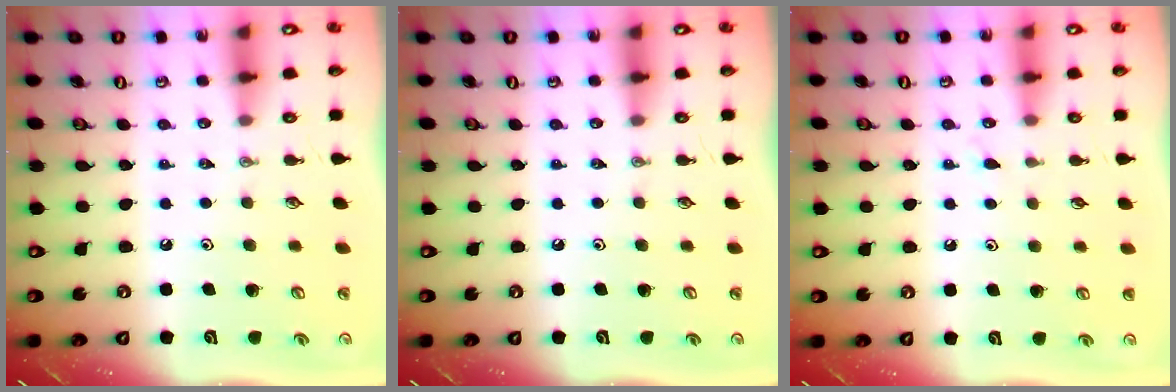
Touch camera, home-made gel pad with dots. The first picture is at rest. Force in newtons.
{"total": 0.0}
{"total": 5.7, "press": 5.6, "slide": 0.6}